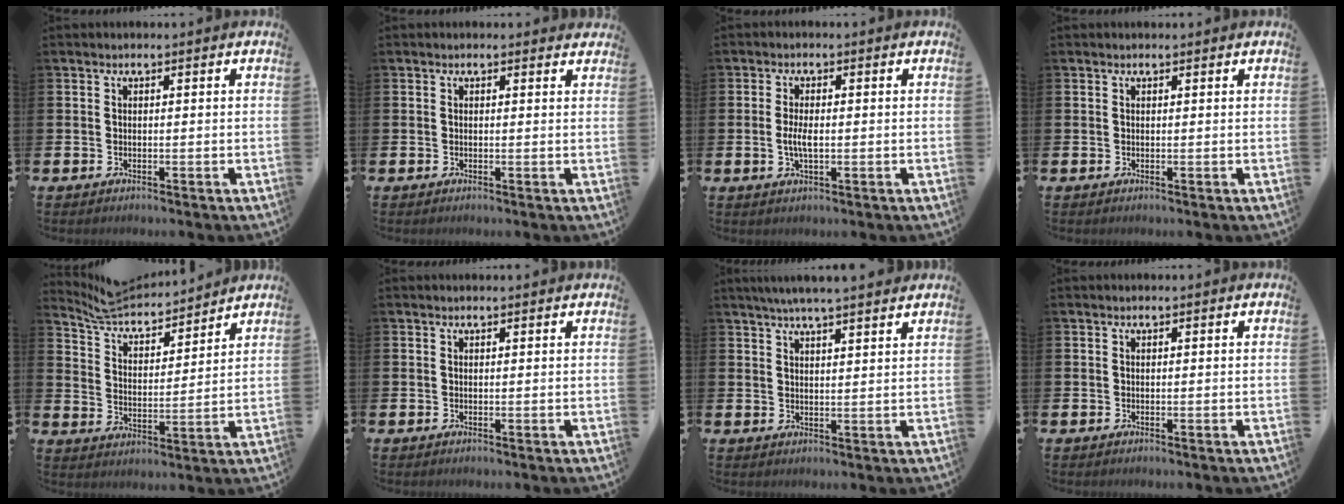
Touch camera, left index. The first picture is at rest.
{"total": 0.5, "force": [0.4, 0.3, 0.1], "torque": [0.005, 0.001, 0.005]}
{"total": 2.9, "force": [-0.2, 1.1, 2.7], "torque": [-0.055, -0.002, -0.007]}
{"total": 0.0}
{"total": 6.5, "force": [6.2, 1.5, 1.0], "torque": [-0.055, -0.047, 0.108]}
{"total": 0.5, "force": [0.5, 0.0, 0.1], "torque": [0.006, -0.003, 0.008]}
{"total": 4.8, "force": [4.5, -0.2, 1.6], "torque": [-0.042, -0.012, 0.082]}
{"total": 0.0}